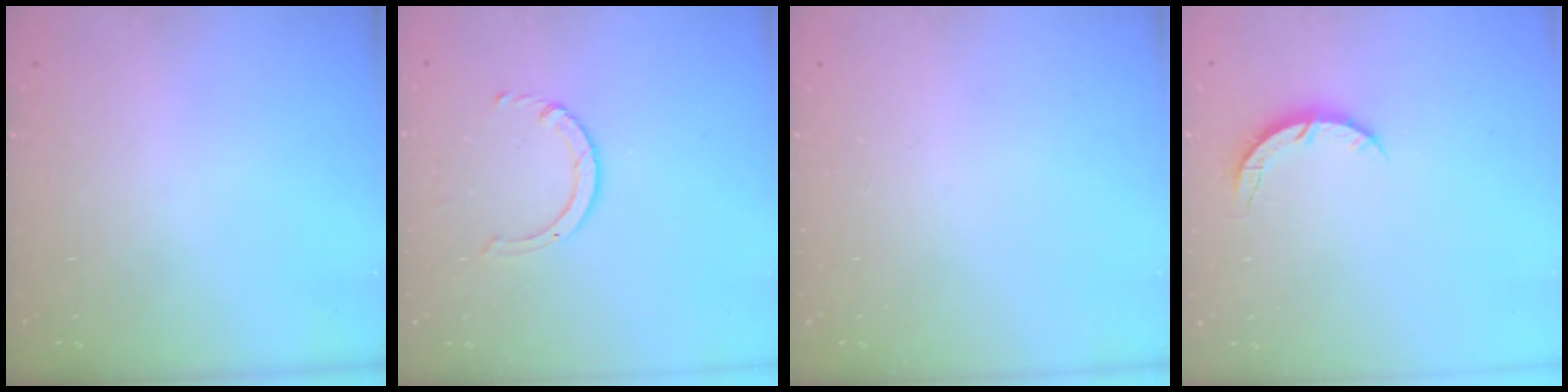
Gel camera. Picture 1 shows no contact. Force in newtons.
{"total": 3.6, "press": 3.6, "slide": 0.5}
{"total": 0.0}
{"total": 3.9, "press": 3.8, "slide": 0.5}